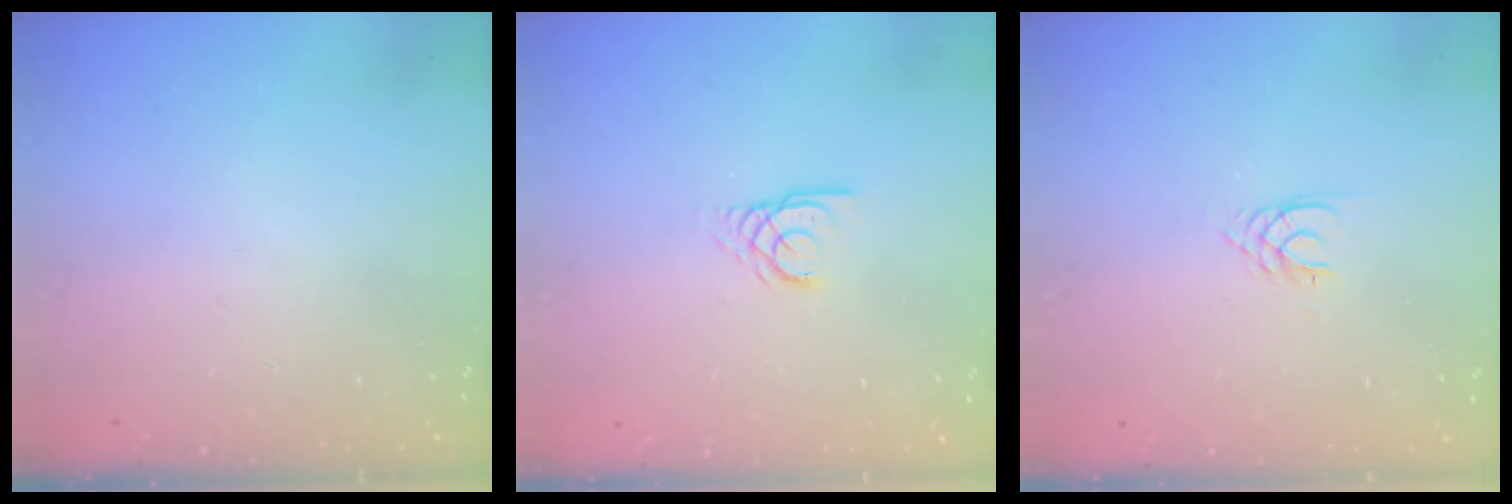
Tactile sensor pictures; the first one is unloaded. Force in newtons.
{"total": 2.9, "press": 2.9, "slide": 0.2}
{"total": 1.7, "press": 1.7, "slide": 0.2}